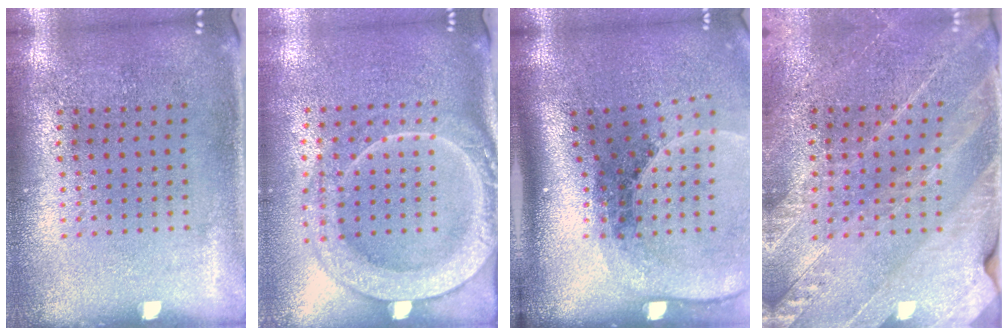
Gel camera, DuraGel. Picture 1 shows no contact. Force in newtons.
{"total": 2.3, "press": 2.2, "slide": 0.9}
{"total": 2.7, "press": 1.9, "slide": 2.0}
{"total": 2.6, "press": 2.5, "slide": 0.4}